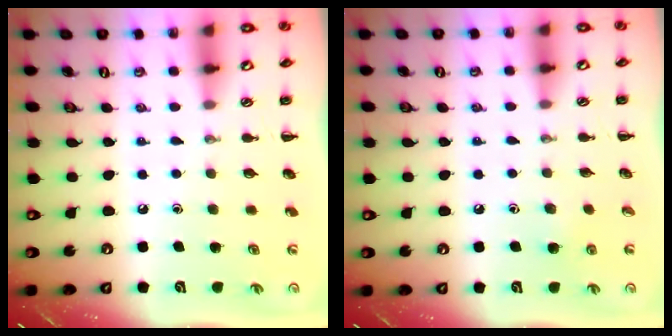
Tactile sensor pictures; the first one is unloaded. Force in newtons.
{"total": 2.4, "press": 2.3, "slide": 0.9}